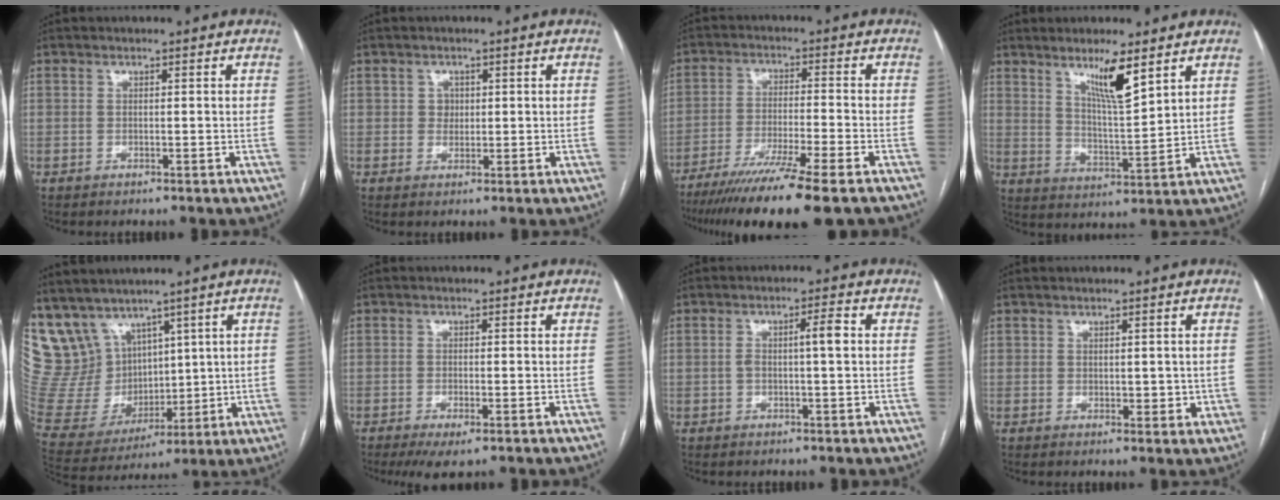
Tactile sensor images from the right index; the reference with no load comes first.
{"total": 1.7, "force": [0.4, 1.6, 0.5], "torque": [-0.005, 0.000, 0.005]}
{"total": 14.8, "force": [-11.2, -0.6, 9.7], "torque": [-0.165, -0.045, -0.181]}
{"total": 8.1, "force": [5.1, 0.6, 6.2], "torque": [-0.112, -0.014, 0.093]}
{"total": 17.8, "force": [11.2, 12.4, 6.3], "torque": [-0.165, 0.055, 0.249]}
{"total": 3.9, "force": [-2.2, 0.9, 3.1], "torque": [-0.054, -0.009, -0.033]}
{"total": 3.8, "force": [0.2, 0.4, 3.7], "torque": [-0.067, 0.014, 0.004]}
{"total": 2.4, "force": [0.4, 1.8, 1.4], "torque": [-0.013, -0.001, 0.009]}